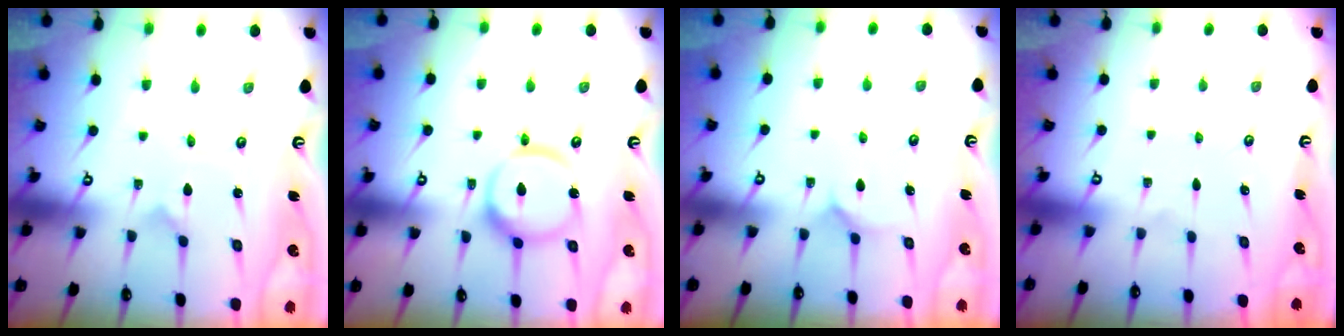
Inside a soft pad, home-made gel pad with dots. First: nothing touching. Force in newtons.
{"total": 14.2, "press": 14.1, "slide": 1.8}
{"total": 4.4, "press": 4.4, "slide": 0.5}
{"total": 0.0}